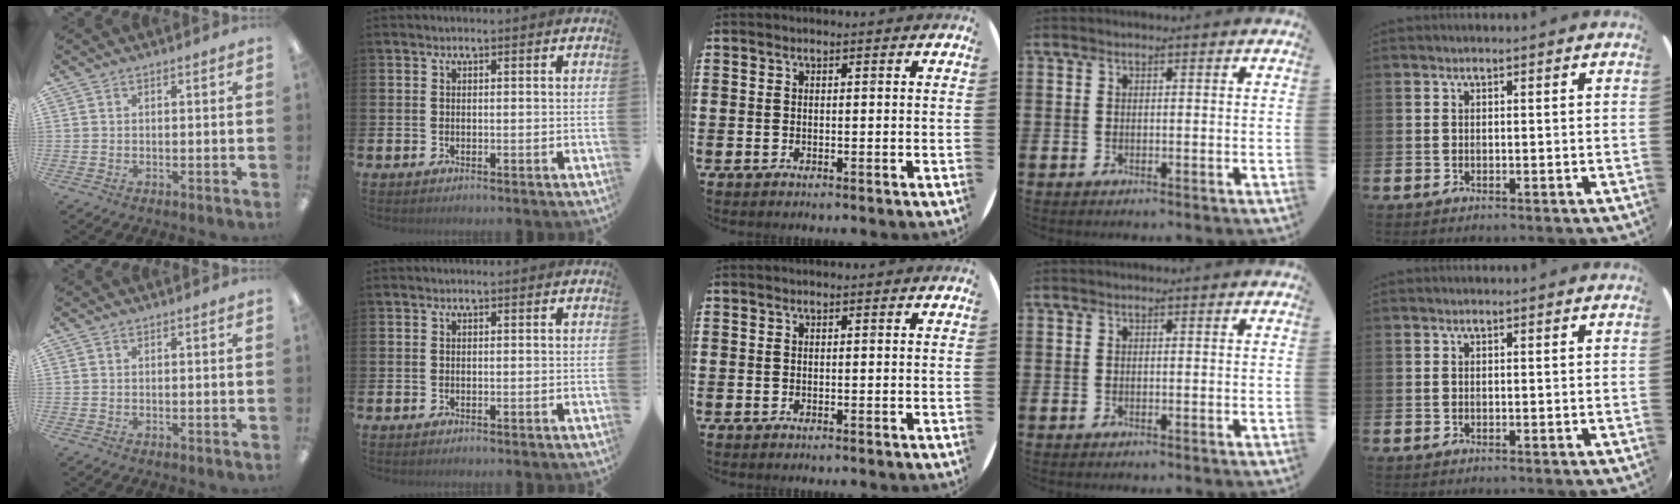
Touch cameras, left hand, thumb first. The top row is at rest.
{}